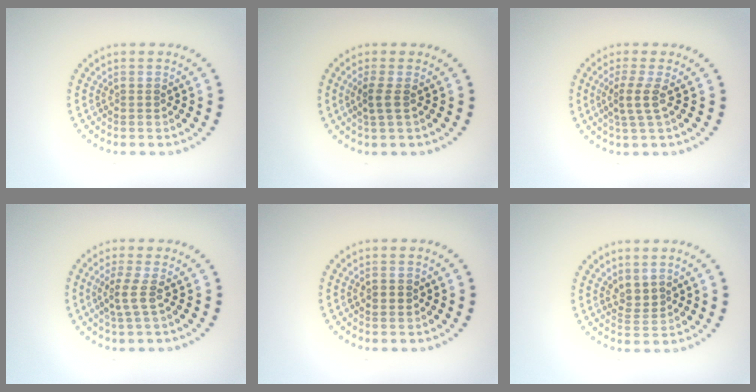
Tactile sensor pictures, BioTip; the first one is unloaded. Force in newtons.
{"total": 1.5, "press": 1.3, "slide": 0.9}
{"total": 2.2, "press": 1.7, "slide": 1.4}
{"total": 2.0, "press": 1.5, "slide": 1.4}
{"total": 1.2, "press": 1.1, "slide": 0.3}
{"total": 1.6, "press": 1.3, "slide": 1.0}